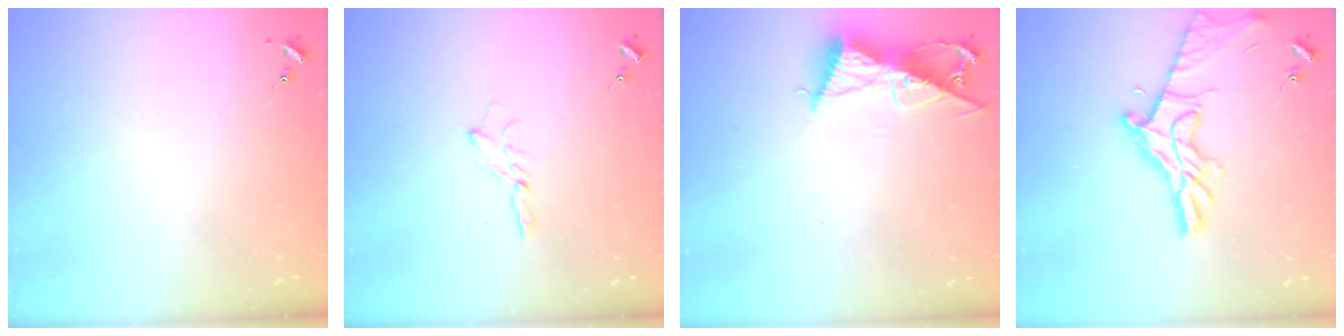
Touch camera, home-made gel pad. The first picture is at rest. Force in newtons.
{"total": 2.7, "press": 2.7, "slide": 0.3}
{"total": 12.4, "press": 12.4, "slide": 1.0}
{"total": 14.6, "press": 14.6, "slide": 0.4}